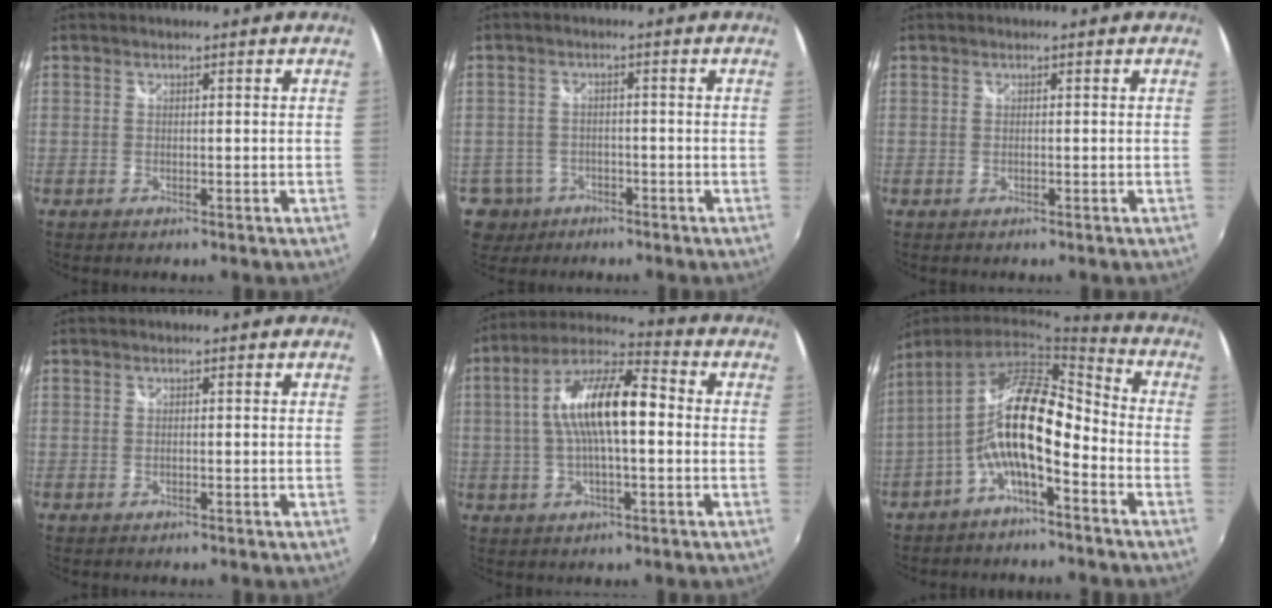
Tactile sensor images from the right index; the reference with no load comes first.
{"total": 5.4, "force": [-2.7, 4.6, 0.5], "torque": [-0.026, 0.012, -0.042]}
{"total": 0.0}
{"total": 0.0}
{"total": 14.3, "force": [0.4, 4.7, 13.5], "torque": [-0.250, 0.019, -0.001]}
{"total": 13.8, "force": [-3.5, 5.0, 12.4], "torque": [-0.225, 0.009, -0.067]}